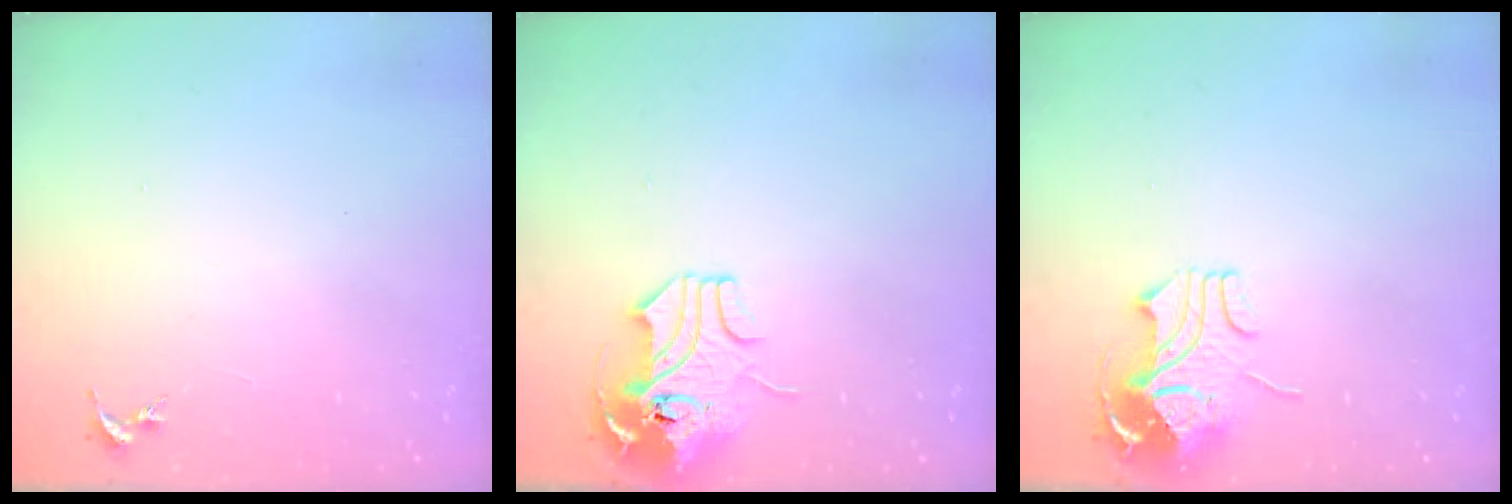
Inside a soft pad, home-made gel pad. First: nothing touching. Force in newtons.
{"total": 12.2, "press": 12.1, "slide": 1.7}
{"total": 10.3, "press": 10.2, "slide": 0.9}